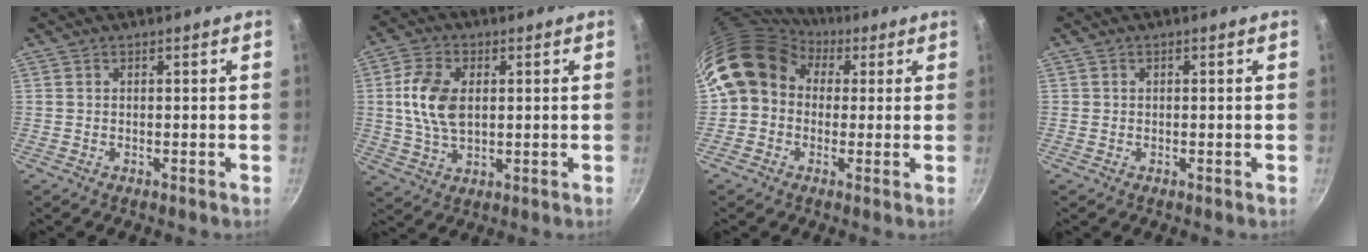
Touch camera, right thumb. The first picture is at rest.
{"total": 10.1, "force": [1.4, 6.3, 7.8], "torque": [-0.141, 0.002, 0.025]}
{"total": 11.8, "force": [3.0, 9.9, 5.8], "torque": [-0.077, 0.018, 0.033]}
{"total": 0.0}